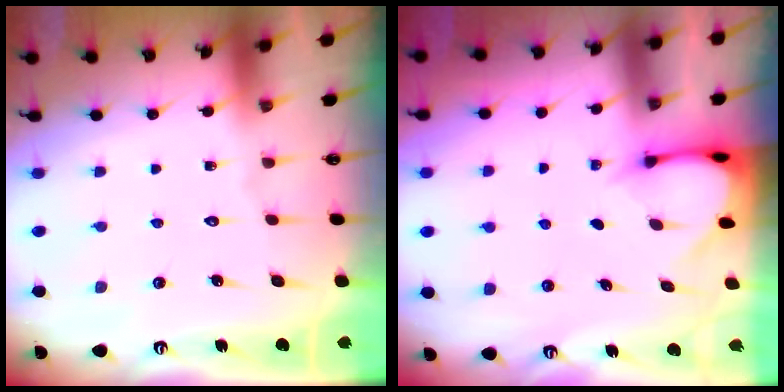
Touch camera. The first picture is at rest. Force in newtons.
{"total": 3.1, "press": 3.1, "slide": 0.2}